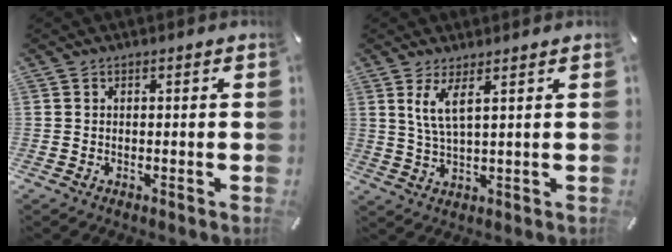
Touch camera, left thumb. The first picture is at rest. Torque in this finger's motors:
{"motor_torque": [0.72, 0.71, 0.69, -0.42, 0.16]}